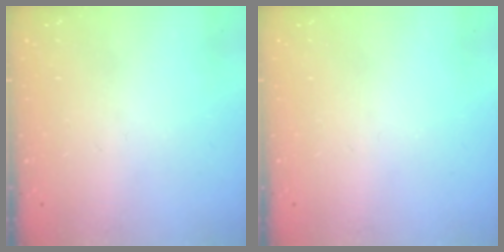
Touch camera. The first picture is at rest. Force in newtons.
{"total": 0.0}